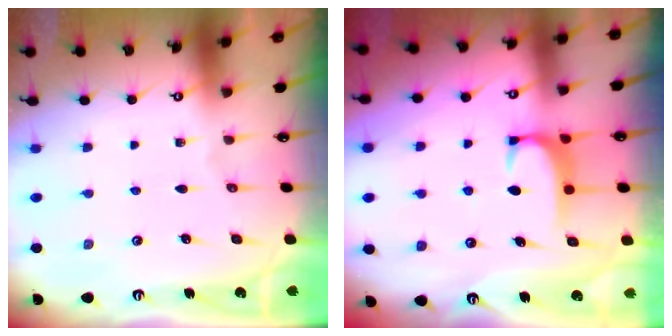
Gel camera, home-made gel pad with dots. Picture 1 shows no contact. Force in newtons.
{"total": 2.0, "press": 1.9, "slide": 0.5}